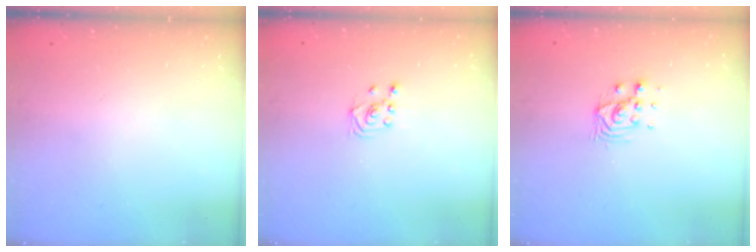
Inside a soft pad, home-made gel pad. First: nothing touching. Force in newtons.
{"total": 2.3, "press": 2.2, "slide": 0.6}
{"total": 7.6, "press": 7.6, "slide": 0.3}